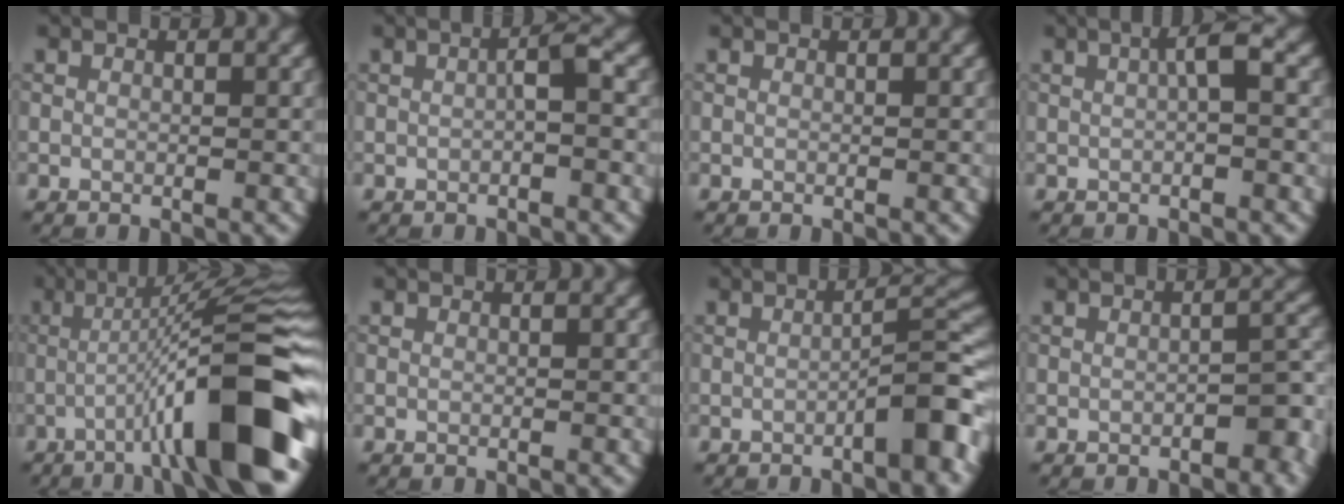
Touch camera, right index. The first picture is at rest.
{"total": 1.6, "force": [-0.3, 0.1, 1.5], "torque": [-0.027, 0.008, -0.004]}
{"total": 0.0}
{"total": 2.2, "force": [0.4, 0.3, 2.2], "torque": [-0.036, 0.011, 0.005]}
{"total": 13.2, "force": [-4.3, 1.9, 12.4], "torque": [-0.163, 0.020, -0.065]}
{"total": 0.0}
{"total": 4.8, "force": [-2.2, 0.8, 4.2], "torque": [-0.055, 0.022, -0.036]}
{"total": 2.8, "force": [-1.5, 1.1, 2.1], "torque": [-0.026, 0.011, -0.021]}